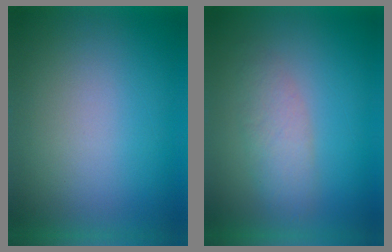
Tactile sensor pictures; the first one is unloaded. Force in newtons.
{"total": 2.9}